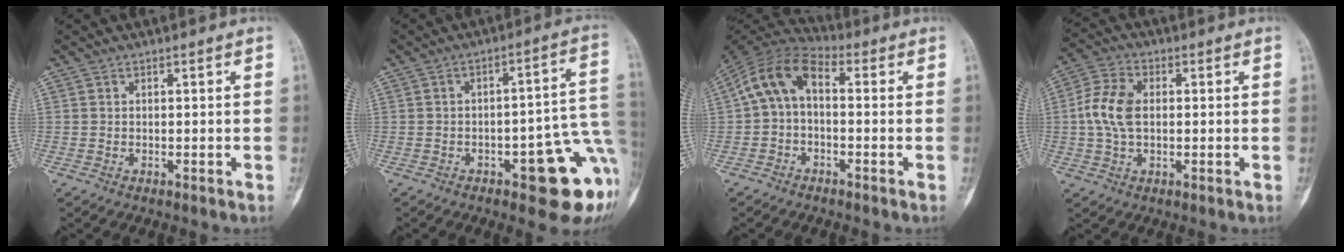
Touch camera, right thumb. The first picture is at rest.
{"total": 15.1, "force": [-5.6, 5.0, 13.2], "torque": [-0.103, 0.038, -0.059]}
{"total": 9.6, "force": [0.2, 5.6, 7.8], "torque": [-0.141, 0.034, -0.013]}
{"total": 8.5, "force": [0.4, 5.3, 6.7], "torque": [-0.142, 0.016, 0.003]}